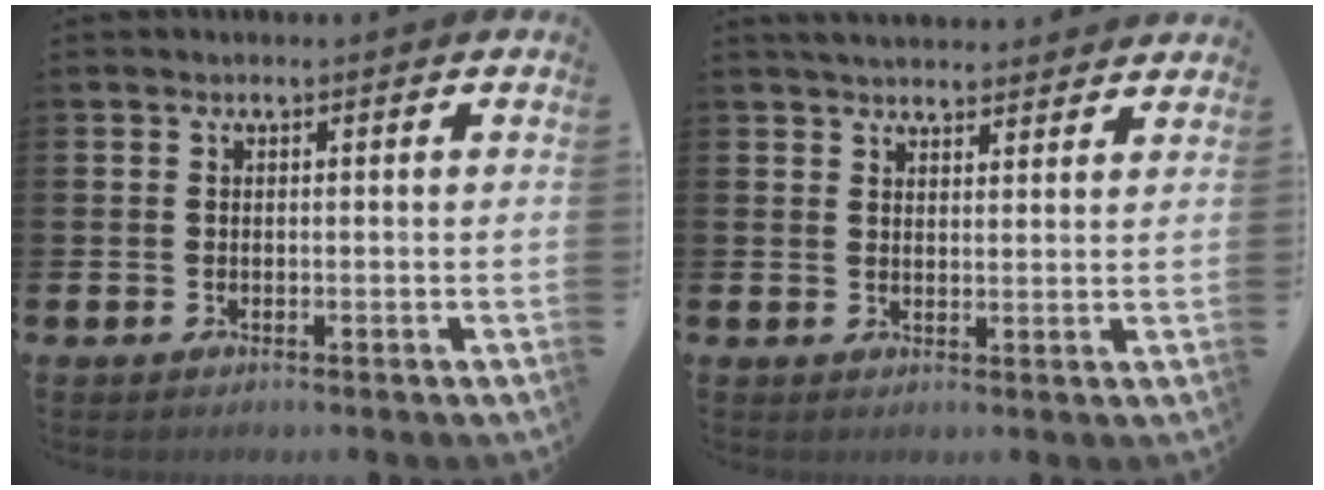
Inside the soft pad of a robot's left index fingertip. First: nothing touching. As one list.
[{"total": 3.7, "force": [3.7, 0.5, 0.3], "torque": [-0.009, -0.020, 0.067]}]